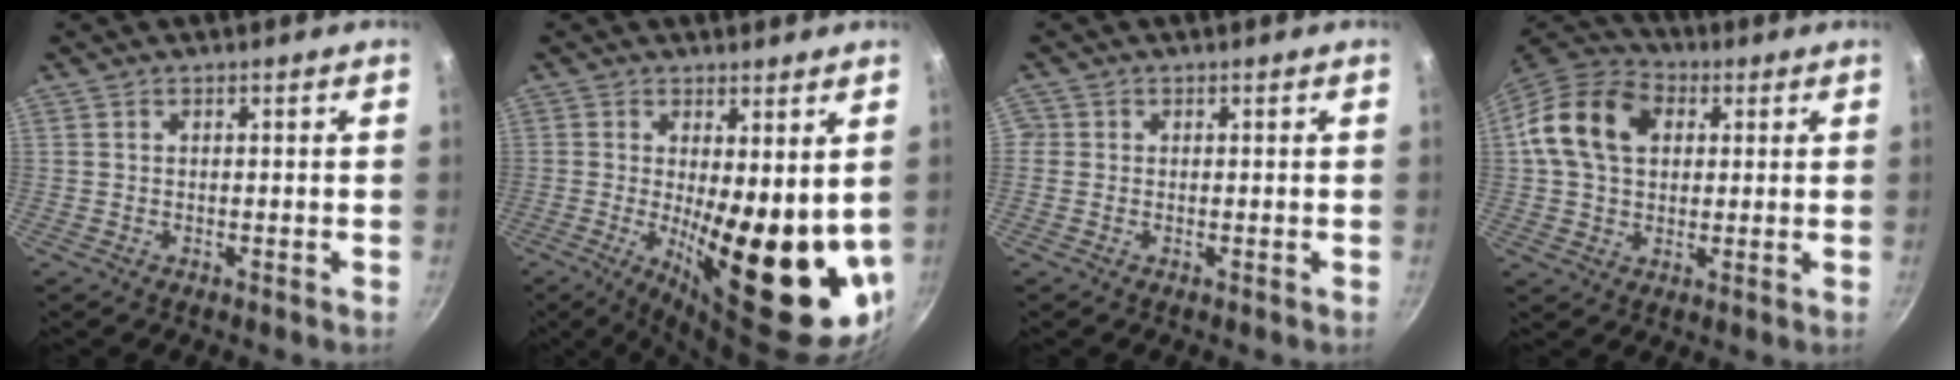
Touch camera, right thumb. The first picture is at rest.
{"total": 19.4, "force": [-0.4, 6.7, 18.2], "torque": [-0.223, -0.042, 0.007]}
{"total": 0.9, "force": [-0.1, 0.9, 0.1], "torque": [0.002, 0.002, -0.006]}
{"total": 14.5, "force": [3.2, 10.6, 9.3], "torque": [-0.152, 0.019, 0.041]}